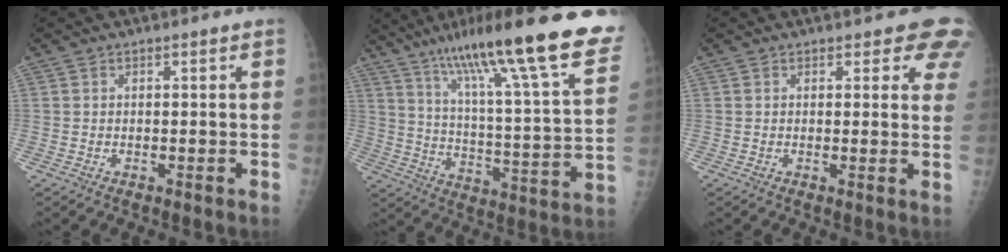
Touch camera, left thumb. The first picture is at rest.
{"total": 29.8, "force": [19.5, 4.4, 22.1], "torque": [-0.323, -0.045, 0.294]}
{"total": 6.7, "force": [5.6, 2.6, 2.6], "torque": [0.013, -0.023, 0.043]}